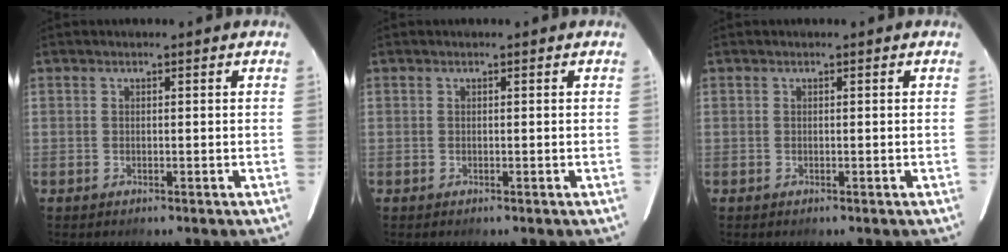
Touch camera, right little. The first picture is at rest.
{"total": 0.0}
{"total": 0.0}